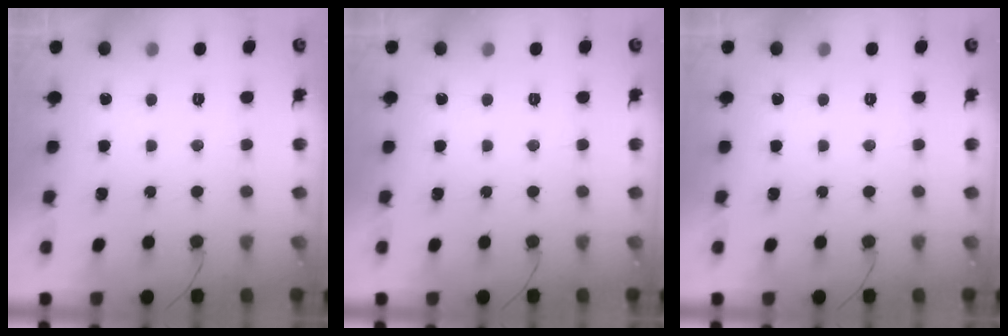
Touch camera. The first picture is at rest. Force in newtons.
{"total": 0.0}
{"total": 0.0}